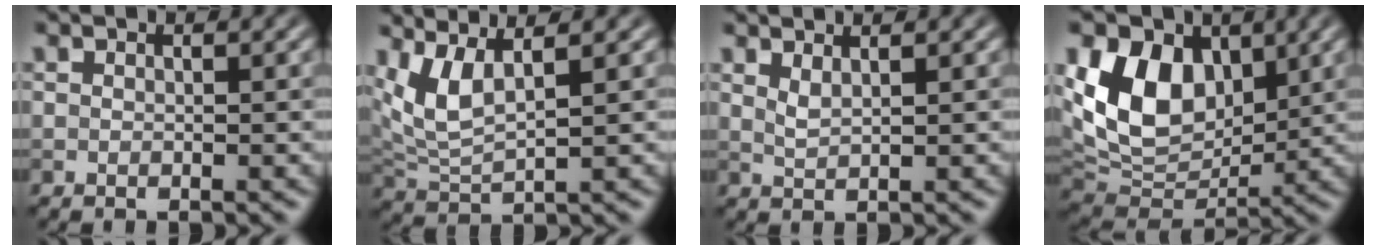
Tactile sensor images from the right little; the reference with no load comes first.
{"total": 4.0, "force": [2.4, 1.2, 3.1], "torque": [-0.079, 0.002, 0.056]}
{"total": 1.4, "force": [1.0, 0.4, 0.9], "torque": [-0.019, -0.001, 0.019]}
{"total": 10.2, "force": [3.1, 7.0, 6.7], "torque": [-0.134, -0.007, 0.051]}